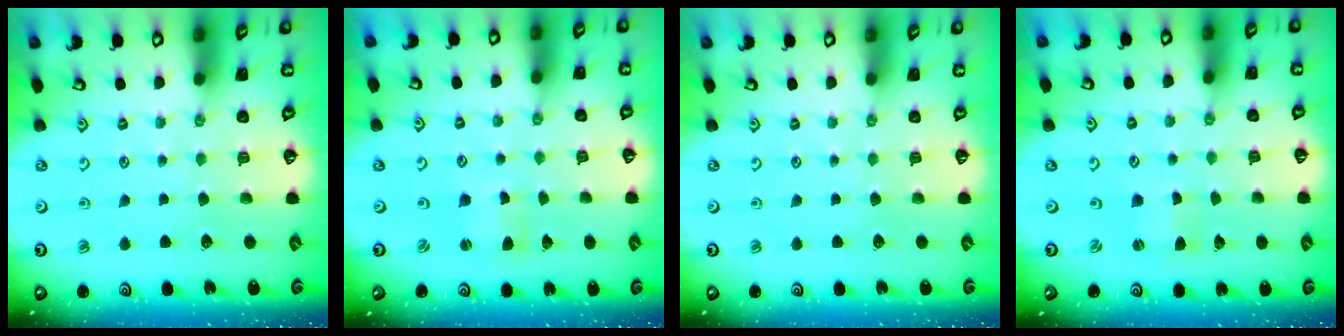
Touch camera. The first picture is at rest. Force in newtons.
{"total": 1.7, "press": 1.7, "slide": 0.4}
{"total": 0.0}
{"total": 0.7, "press": 0.7, "slide": 0.1}